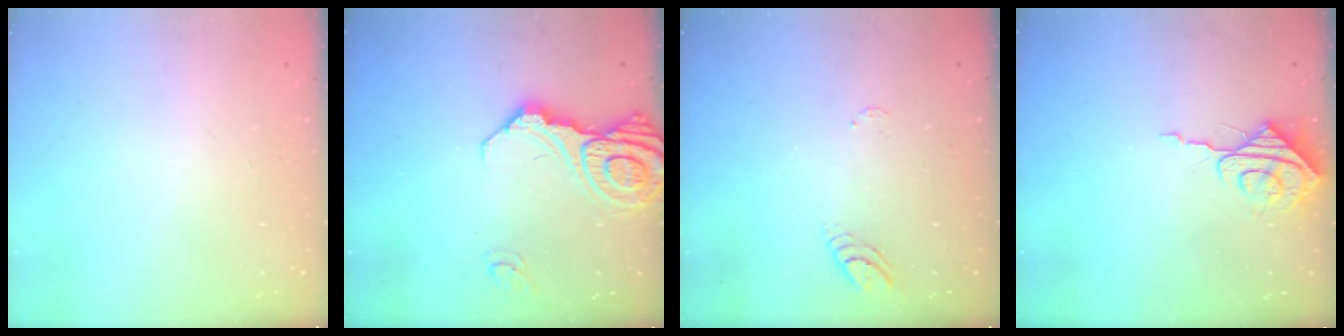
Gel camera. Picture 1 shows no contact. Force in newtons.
{"total": 15.8, "press": 15.7, "slide": 1.9}
{"total": 3.9, "press": 3.9, "slide": 0.3}
{"total": 8.0, "press": 7.9, "slide": 0.8}